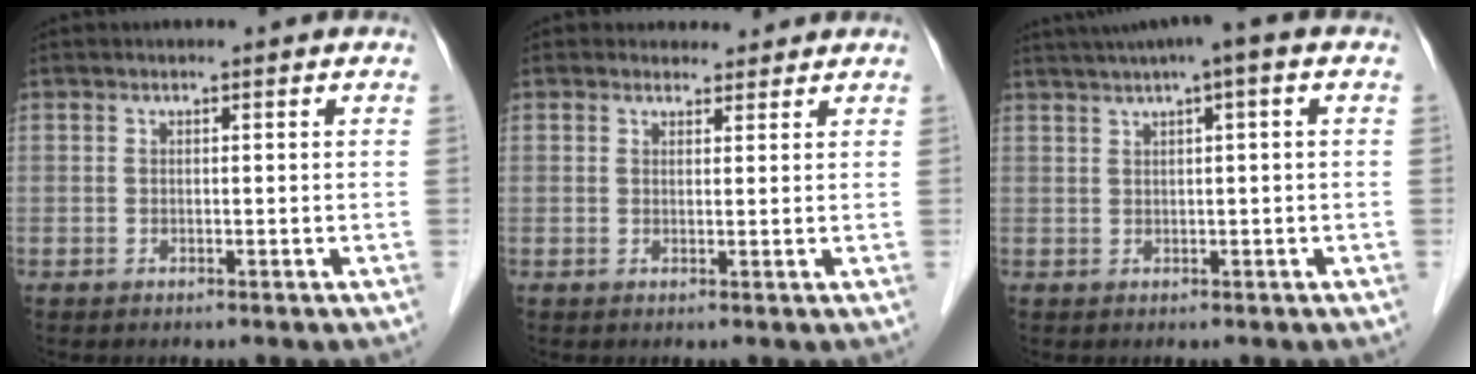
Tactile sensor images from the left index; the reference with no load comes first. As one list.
[{"total": 2.2, "force": [1.9, 1.1, -0.2], "torque": [0.002, 0.002, 0.023]}, {"total": 6.3, "force": [3.4, 0.0, 5.3], "torque": [-0.087, 0.028, 0.052]}]